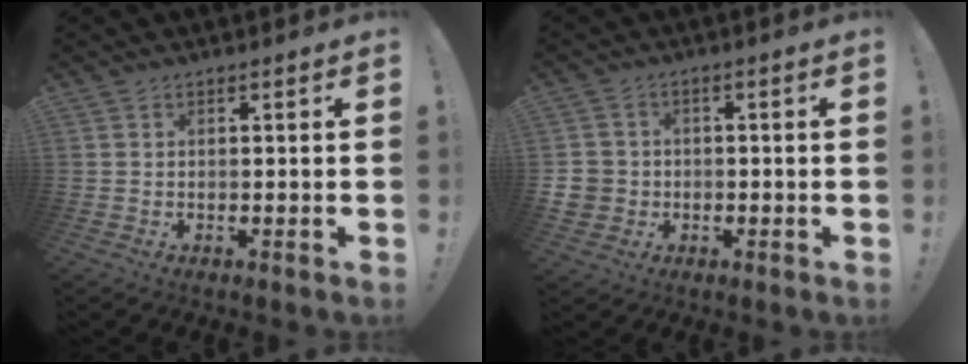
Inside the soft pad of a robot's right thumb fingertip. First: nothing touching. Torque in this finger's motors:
{"motor_torque": [0.04, 0.09, 0.09, -0.20, -0.01]}